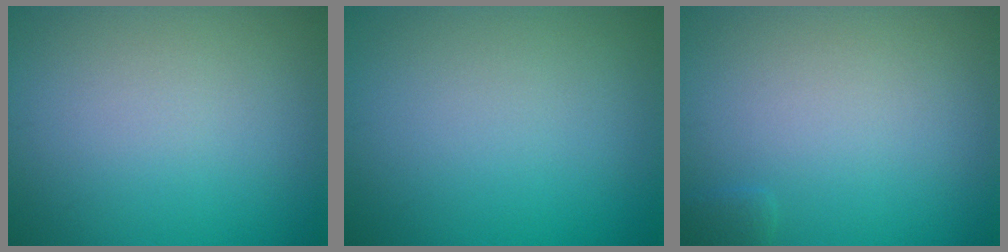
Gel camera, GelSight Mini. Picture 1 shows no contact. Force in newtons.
{"total": 0.0}
{"total": 0.7, "press": 0.7, "slide": 0.1}